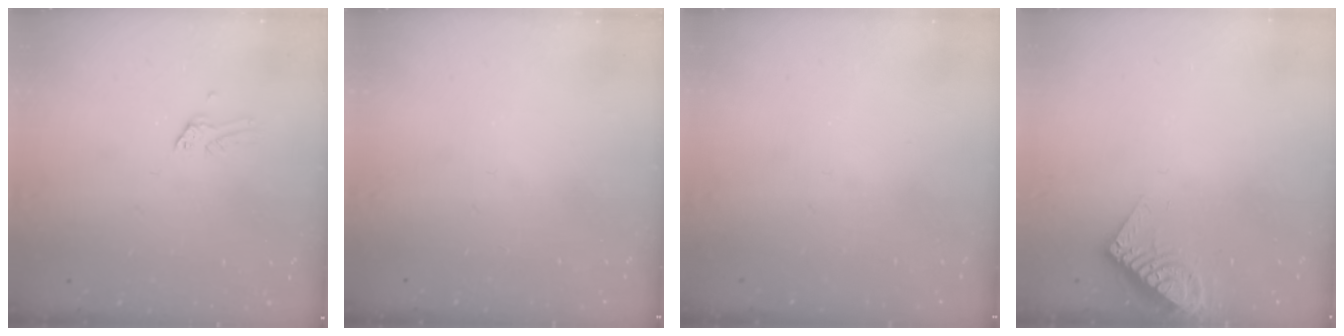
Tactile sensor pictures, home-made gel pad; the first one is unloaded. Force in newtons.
{"total": 0.0}
{"total": 0.0}
{"total": 8.0, "press": 8.0, "slide": 0.2}